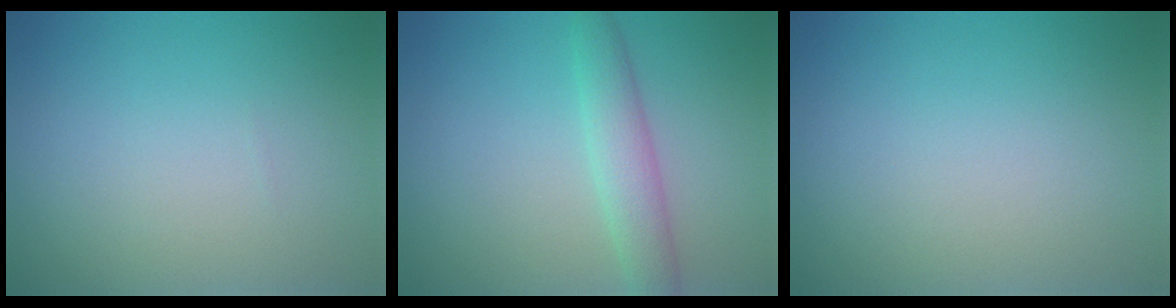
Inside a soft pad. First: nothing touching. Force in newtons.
{"total": 3.0, "press": 3.0, "slide": 0.1}
{"total": 0.0}